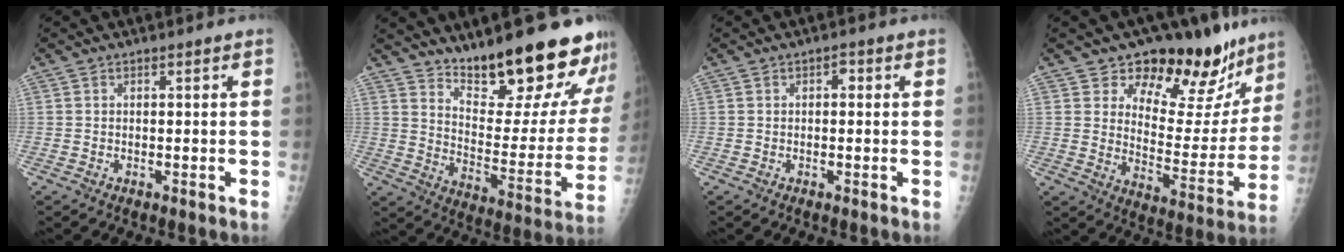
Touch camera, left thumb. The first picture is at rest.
{"total": 22.5, "force": [18.0, 5.7, 12.1], "torque": [-0.131, -0.128, 0.258]}
{"total": 1.2, "force": [0.2, 0.8, 0.9], "torque": [-0.003, 0.004, -0.003]}
{"total": 19.4, "force": [15.1, 9.5, 7.6], "torque": [-0.031, -0.108, 0.200]}